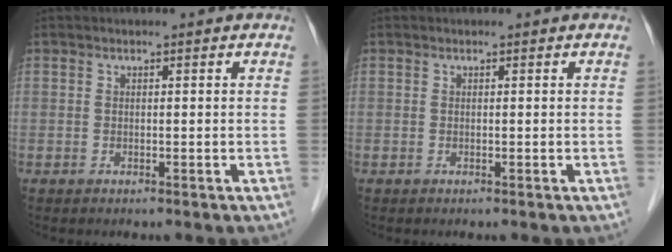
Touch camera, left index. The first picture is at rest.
{"total": 0.0}